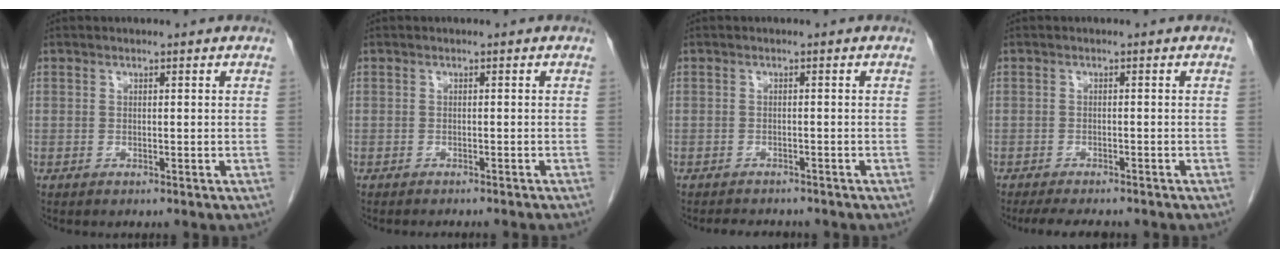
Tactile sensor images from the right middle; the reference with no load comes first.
{"total": 6.0, "force": [-5.5, 0.0, 2.4], "torque": [-0.021, -0.013, -0.066]}
{"total": 4.9, "force": [-4.4, 1.3, 1.6], "torque": [-0.022, -0.002, -0.058]}
{"total": 7.9, "force": [-6.8, 1.7, 3.6], "torque": [-0.049, -0.008, -0.095]}